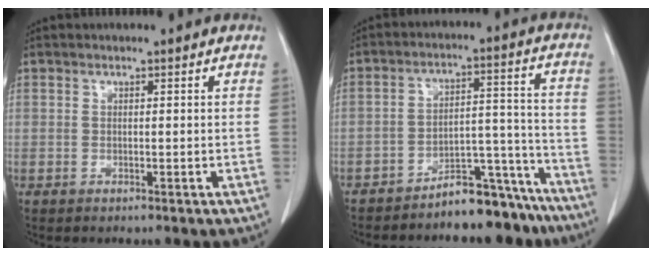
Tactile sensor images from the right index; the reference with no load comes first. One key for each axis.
{"total": 10.8, "fx": -9.8, "fy": 3.5, "fz": 2.9, "tx": -0.012, "ty": 0.074, "tz": -0.151}